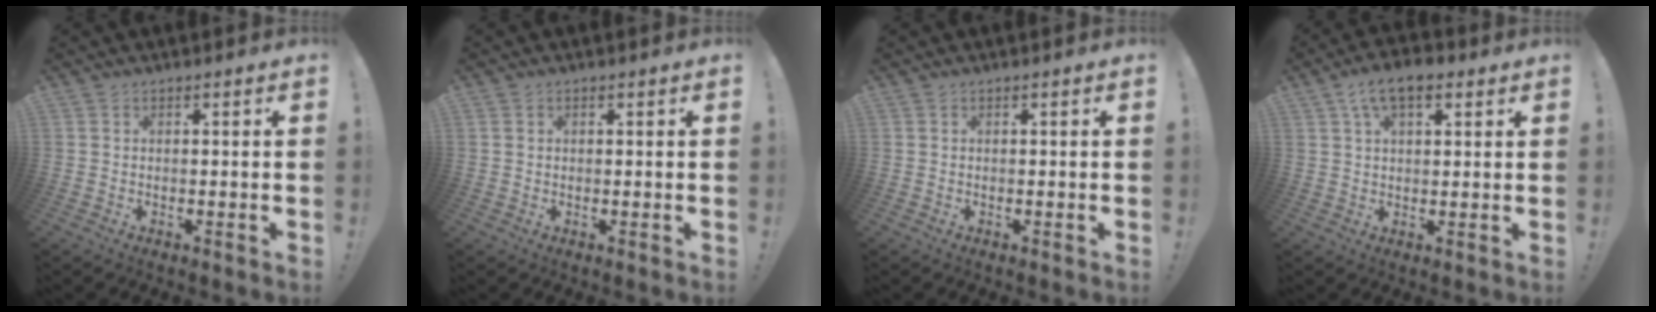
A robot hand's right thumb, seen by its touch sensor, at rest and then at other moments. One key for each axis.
{"total": 0.6, "fx": 0.2, "fy": 0.5, "fz": 0.2, "tx": -0.007, "ty": 0.005, "tz": 0.005}
{"total": 0.0}
{"total": 8.2, "fx": 4.1, "fy": 4.0, "fz": 5.8, "tx": -0.094, "ty": 0.000, "tz": 0.074}